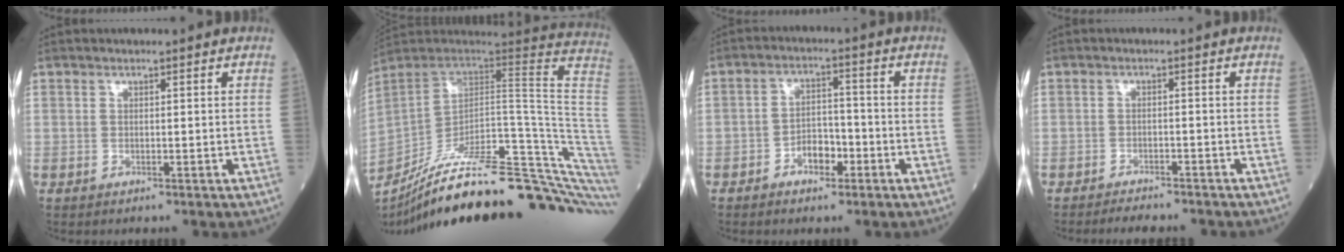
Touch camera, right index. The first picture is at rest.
{"total": 36.1, "force": [-29.2, 1.7, 21.3], "torque": [-0.183, -0.039, -0.407]}
{"total": 4.6, "force": [-2.4, 2.5, 2.9], "torque": [-0.050, 0.014, -0.045]}
{"total": 4.8, "force": [-4.5, 0.8, 1.4], "torque": [-0.018, -0.007, -0.067]}